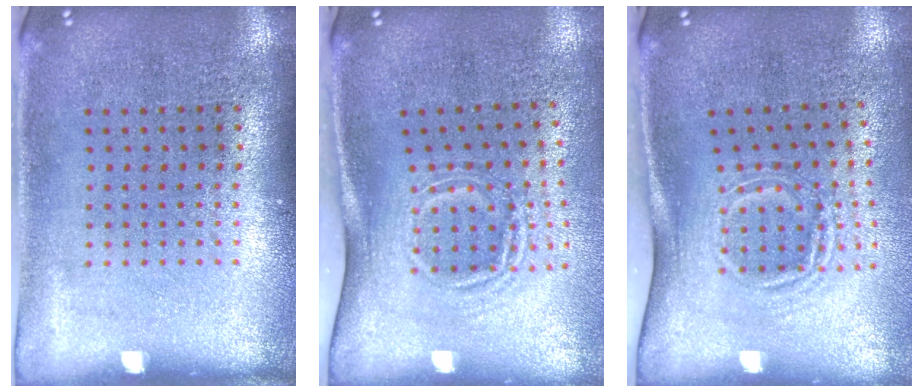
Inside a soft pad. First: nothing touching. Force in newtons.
{"total": 1.8, "press": 1.1, "slide": 1.4}
{"total": 1.8, "press": 1.1, "slide": 1.4}